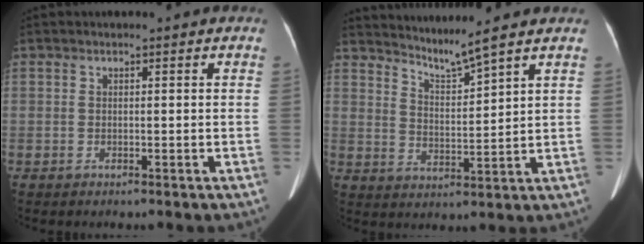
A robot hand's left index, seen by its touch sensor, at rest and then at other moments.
{"total": 5.0, "force": [4.4, -1.7, 1.4], "torque": [-0.037, -0.025, 0.091]}